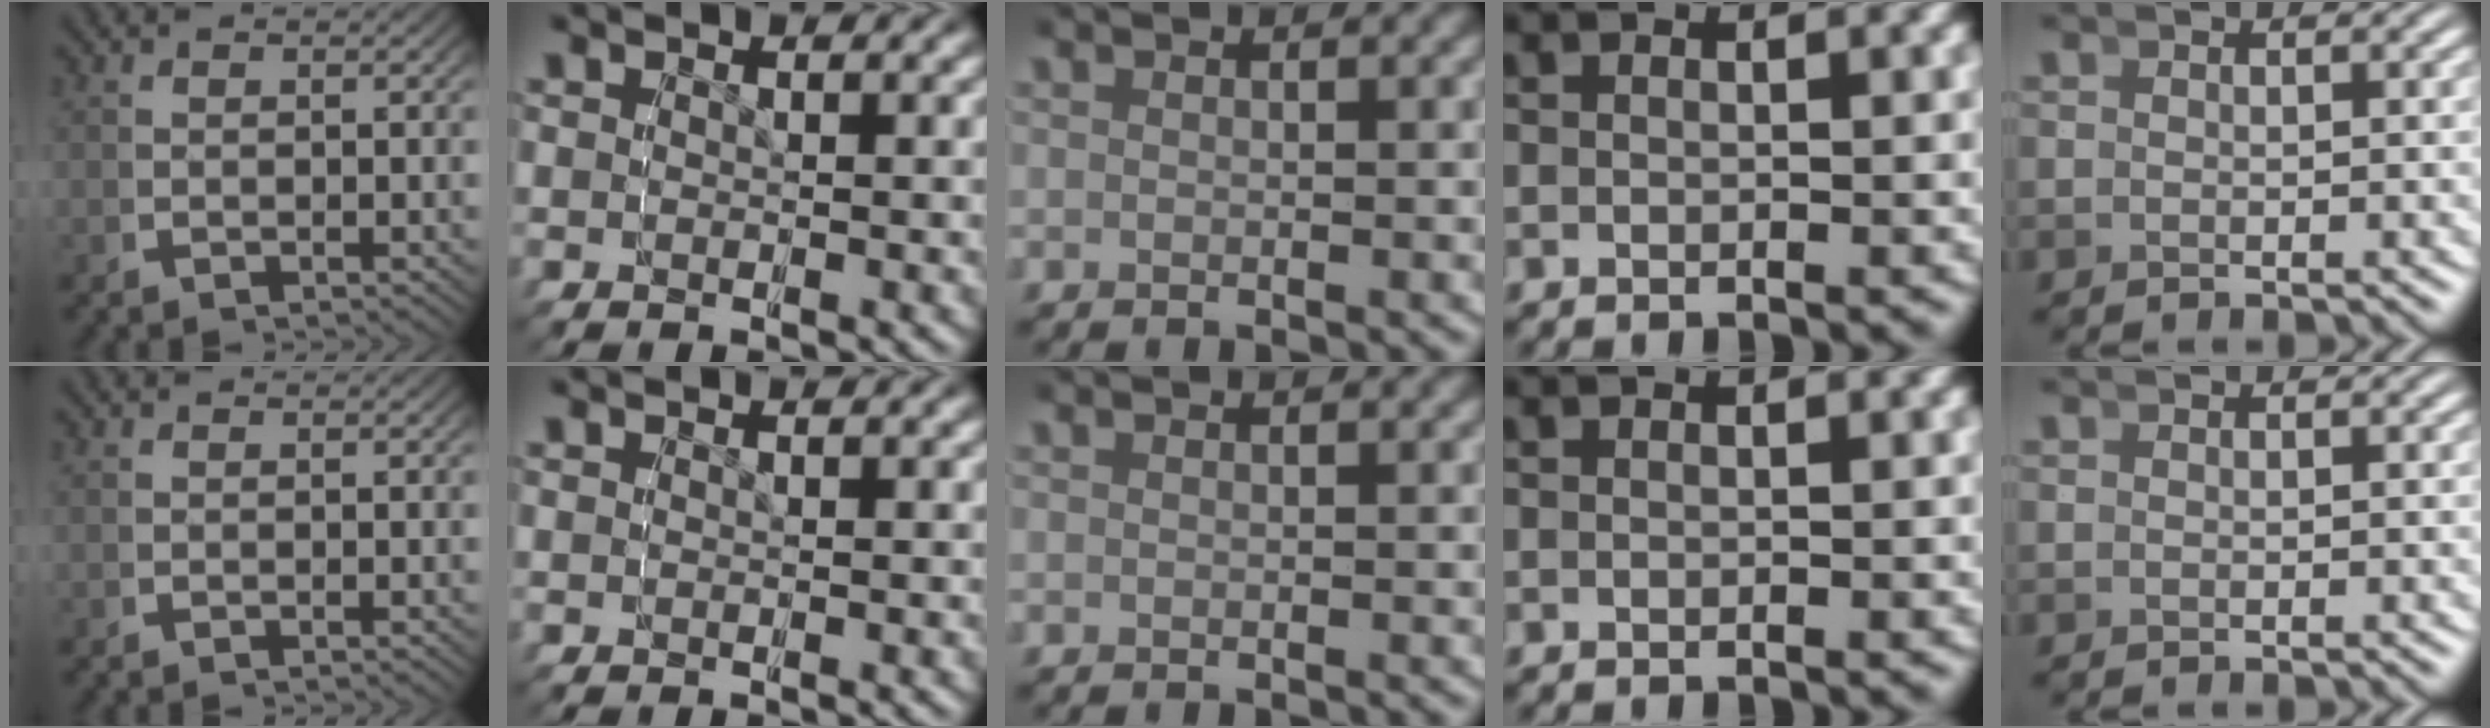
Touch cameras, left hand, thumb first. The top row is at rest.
{}